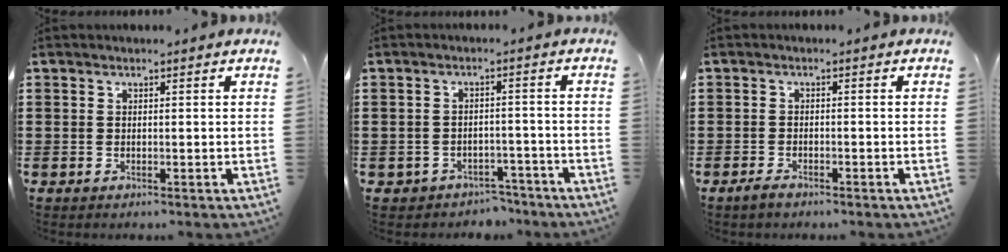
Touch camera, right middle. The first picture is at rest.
{"total": 2.9, "force": [-2.8, 0.9, -0.3], "torque": [-0.006, 0.001, -0.063]}
{"total": 1.5, "force": [-1.2, 0.6, 0.7], "torque": [-0.023, -0.002, -0.027]}